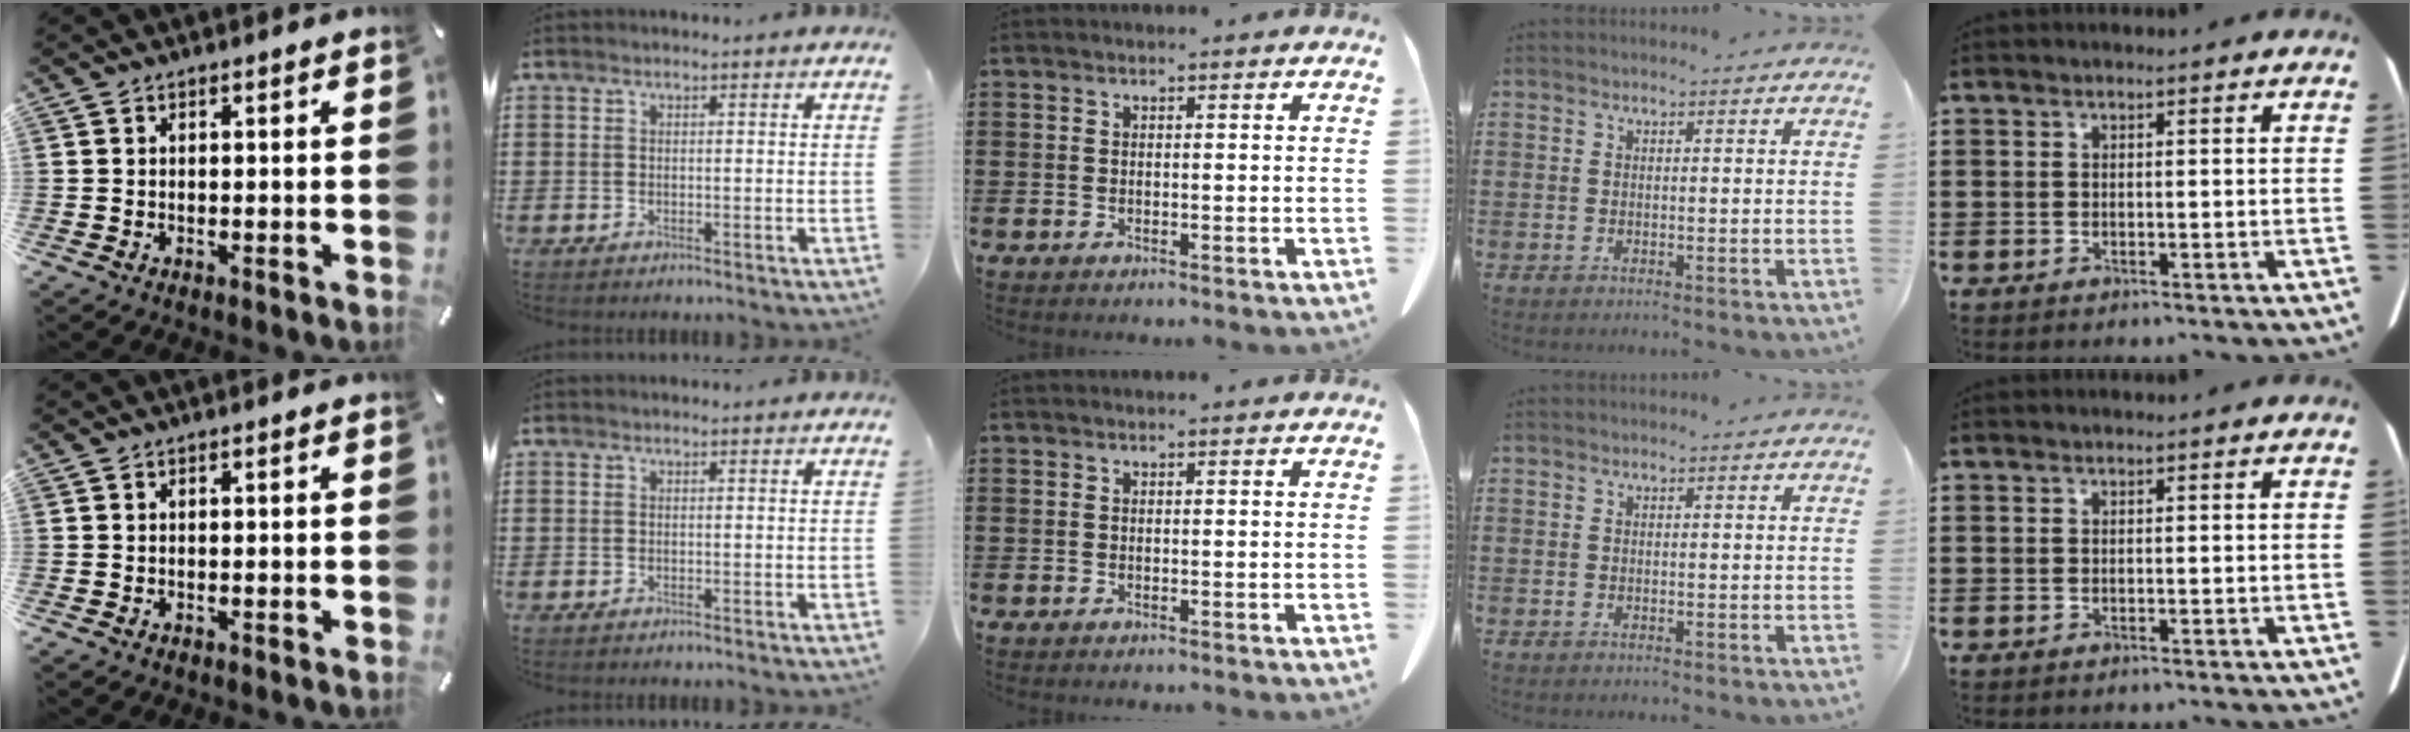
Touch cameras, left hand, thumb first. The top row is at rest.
{}